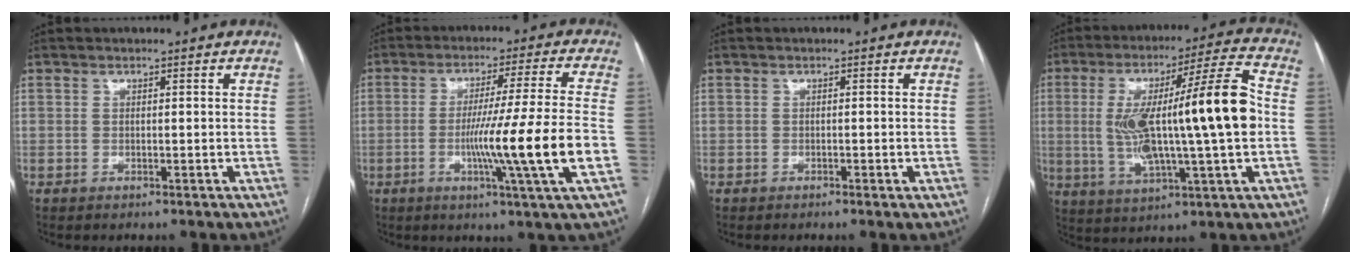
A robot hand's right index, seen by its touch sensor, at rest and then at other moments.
{"total": 14.1, "force": [-3.5, -2.5, 13.5], "torque": [-0.228, -0.020, -0.060]}
{"total": 0.6, "force": [-0.4, 0.0, 0.4], "torque": [-0.008, 0.000, -0.005]}
{"total": 19.2, "force": [0.2, 1.2, 19.2], "torque": [-0.336, 0.023, 0.001]}